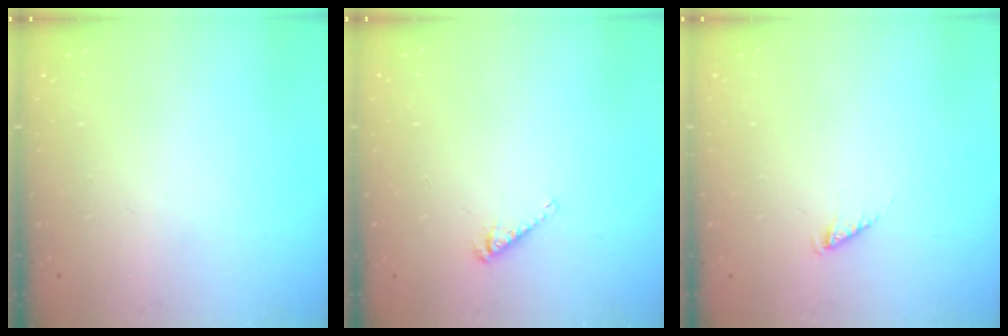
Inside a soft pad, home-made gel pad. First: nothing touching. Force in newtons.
{"total": 2.6, "press": 2.6, "slide": 0.1}
{"total": 0.8, "press": 0.8, "slide": 0.2}